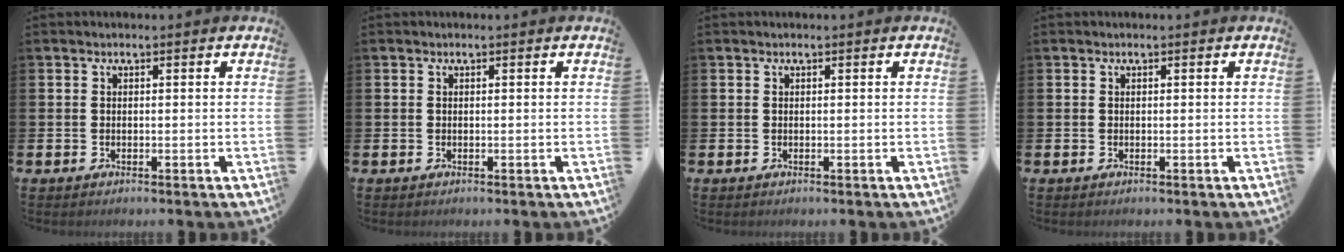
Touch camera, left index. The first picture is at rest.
{"total": 0.0}
{"total": 0.0}
{"total": 0.0}